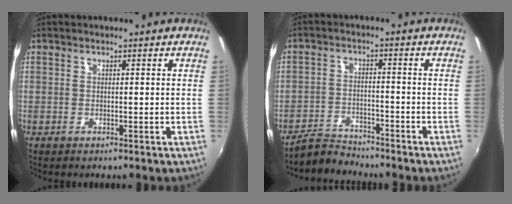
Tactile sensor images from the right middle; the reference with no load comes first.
{"total": 5.0, "force": [-4.8, 1.6, 0.0], "torque": [-0.012, 0.008, -0.086]}